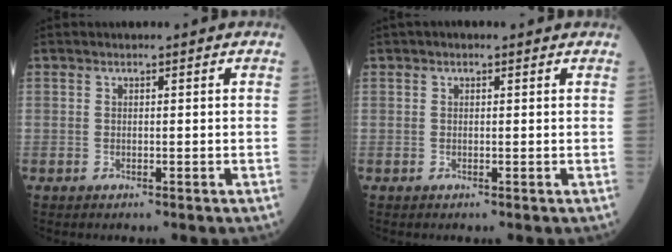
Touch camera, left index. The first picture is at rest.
{"total": 0.6, "force": [0.4, 0.4, 0.4], "torque": [-0.015, 0.010, 0.001]}